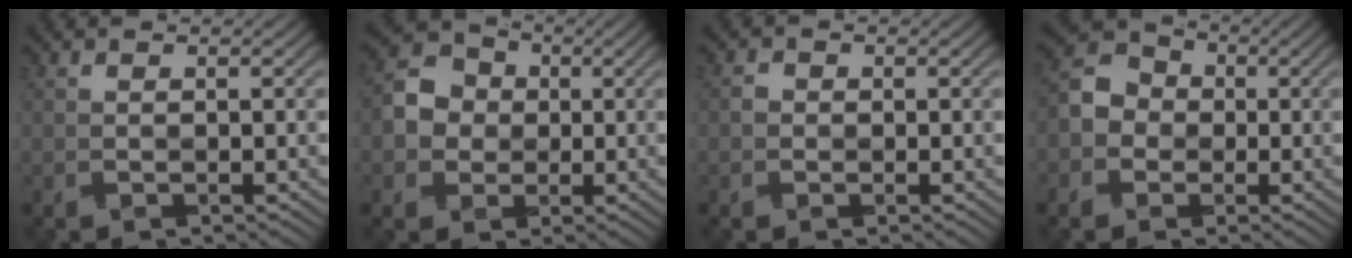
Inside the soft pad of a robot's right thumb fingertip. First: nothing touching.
{"total": 6.3, "force": [-0.4, 5.7, 2.6], "torque": [-0.065, 0.009, -0.022]}
{"total": 1.3, "force": [-0.4, 1.2, 0.3], "torque": [-0.005, 0.000, -0.014]}
{"total": 5.7, "force": [-1.2, 5.0, 2.2], "torque": [-0.052, 0.008, -0.040]}